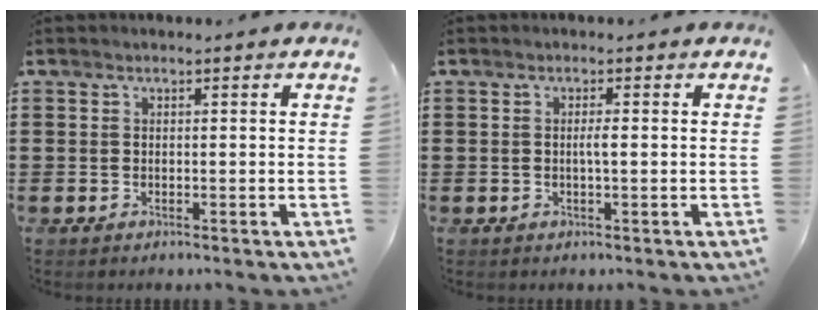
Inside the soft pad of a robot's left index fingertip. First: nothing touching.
{"total": 1.4, "force": [0.1, -0.1, 1.4], "torque": [-0.029, -0.004, 0.002]}